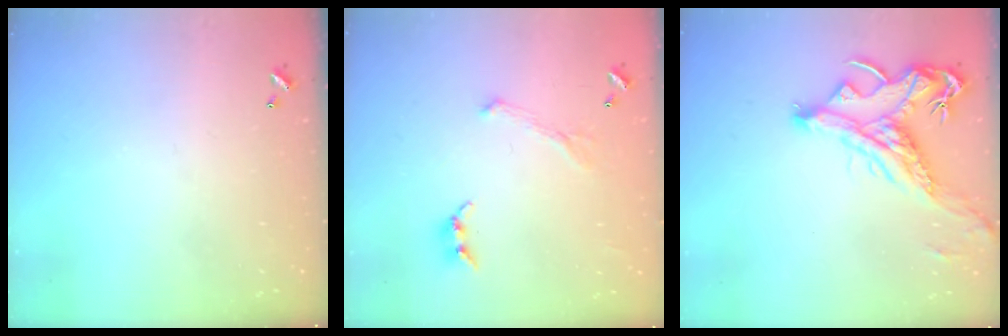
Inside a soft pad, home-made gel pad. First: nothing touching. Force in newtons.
{"total": 2.7, "press": 2.6, "slide": 0.7}
{"total": 3.7, "press": 3.4, "slide": 1.4}